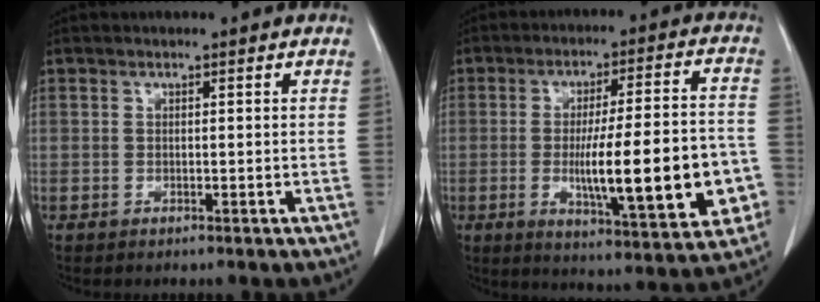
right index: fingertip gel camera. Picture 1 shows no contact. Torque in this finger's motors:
{"motor_torque": [1.90, -0.24, 0.79, 0.21]}